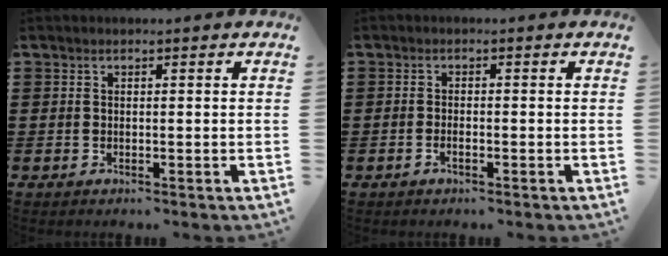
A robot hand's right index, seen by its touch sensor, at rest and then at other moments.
{"total": 0.9, "force": [-0.7, 0.2, 0.6], "torque": [-0.013, -0.004, -0.011]}